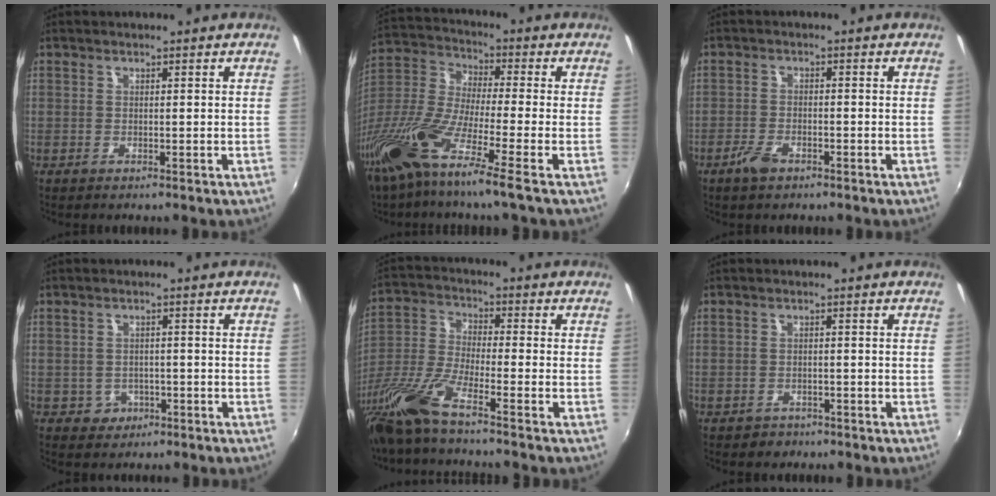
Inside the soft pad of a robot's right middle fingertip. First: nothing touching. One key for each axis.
{"total": 15.1, "fx": -9.6, "fy": 0.2, "fz": 11.6, "tx": -0.237, "ty": -0.032, "tz": -0.195}
{"total": 3.6, "fx": -2.5, "fy": 1.4, "fz": 2.1, "tx": -0.057, "ty": -0.004, "tz": -0.050}
{"total": 3.6, "fx": -1.4, "fy": 3.3, "fz": 0.5, "tx": -0.020, "ty": 0.004, "tz": -0.016}
{"total": 13.0, "fx": -9.8, "fy": 0.5, "fz": 8.5, "tx": -0.188, "ty": -0.026, "tz": -0.200}
{"total": 2.3, "fx": -1.5, "fy": 1.7, "fz": 0.3, "tx": -0.011, "ty": -0.002, "tz": -0.022}